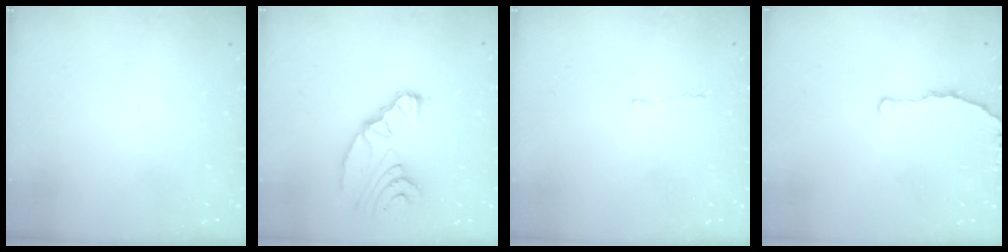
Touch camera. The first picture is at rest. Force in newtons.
{"total": 12.1, "press": 11.3, "slide": 4.3}
{"total": 2.5, "press": 2.4, "slide": 0.4}
{"total": 3.2, "press": 3.2, "slide": 0.4}